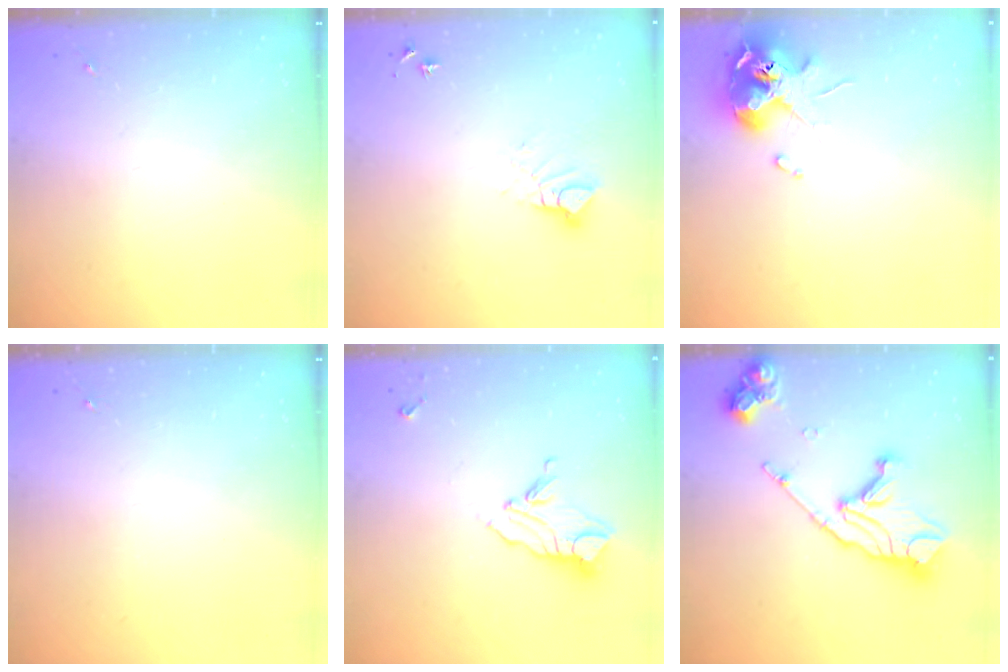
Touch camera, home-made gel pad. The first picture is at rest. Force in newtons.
{"total": 6.6, "press": 6.6, "slide": 0.4}
{"total": 11.1, "press": 11.0, "slide": 1.6}
{"total": 0.0}
{"total": 10.7, "press": 10.6, "slide": 1.0}
{"total": 19.5, "press": 19.4, "slide": 2.1}